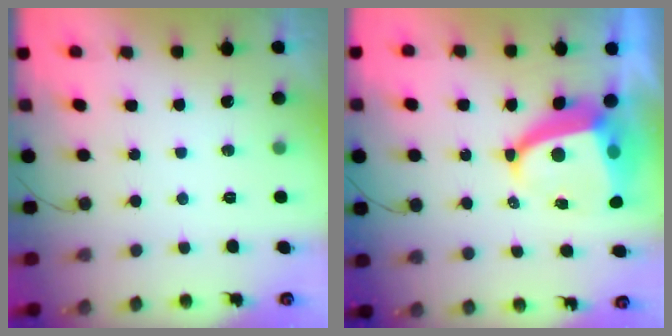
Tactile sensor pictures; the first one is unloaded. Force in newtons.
{"total": 9.1, "press": 9.0, "slide": 1.1}